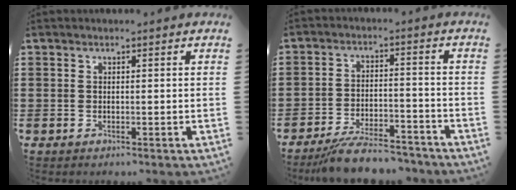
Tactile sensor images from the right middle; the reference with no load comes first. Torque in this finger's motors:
{"motor_torque": [1.08, -1.06, 0.30, 0.03]}